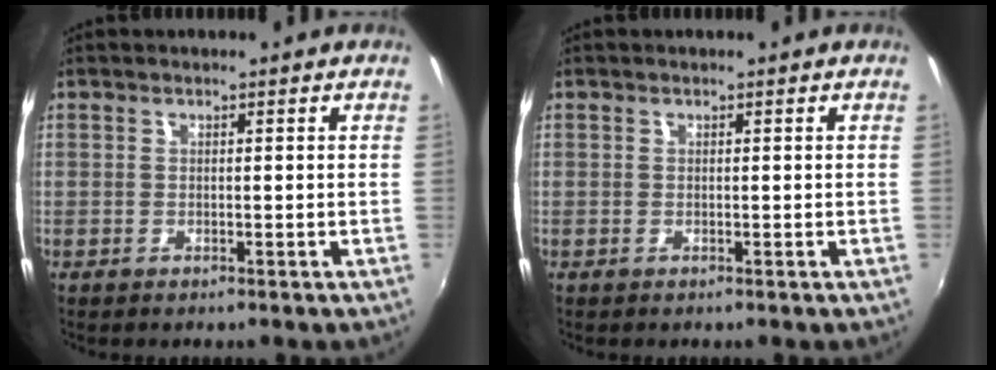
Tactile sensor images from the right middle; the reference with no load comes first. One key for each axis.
{"total": 0.0}